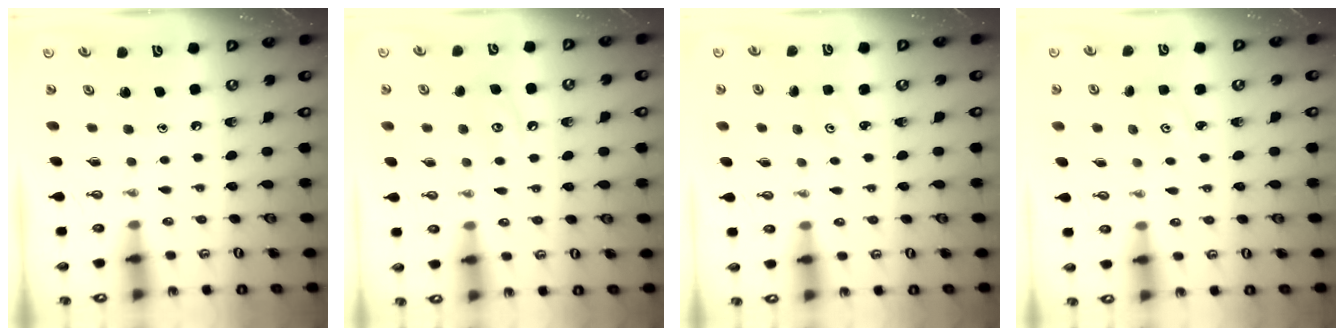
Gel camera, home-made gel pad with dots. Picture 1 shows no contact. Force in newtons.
{"total": 7.7, "press": 7.6, "slide": 0.8}
{"total": 2.6, "press": 2.6, "slide": 0.3}
{"total": 2.9, "press": 2.9, "slide": 0.3}